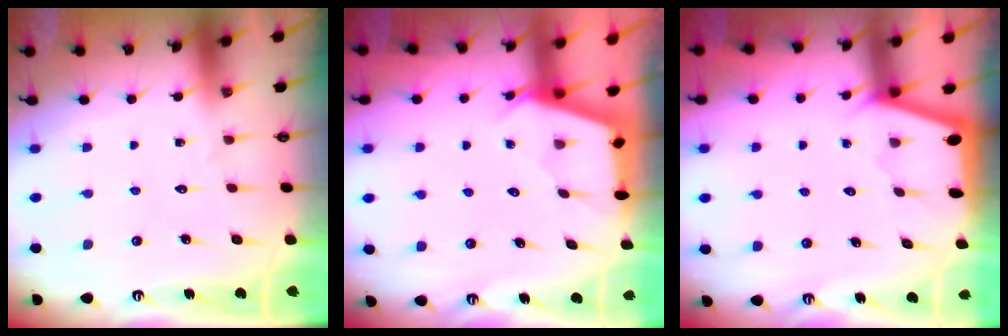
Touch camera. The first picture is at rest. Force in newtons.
{"total": 2.5, "press": 2.5, "slide": 0.4}
{"total": 1.7, "press": 1.6, "slide": 0.3}